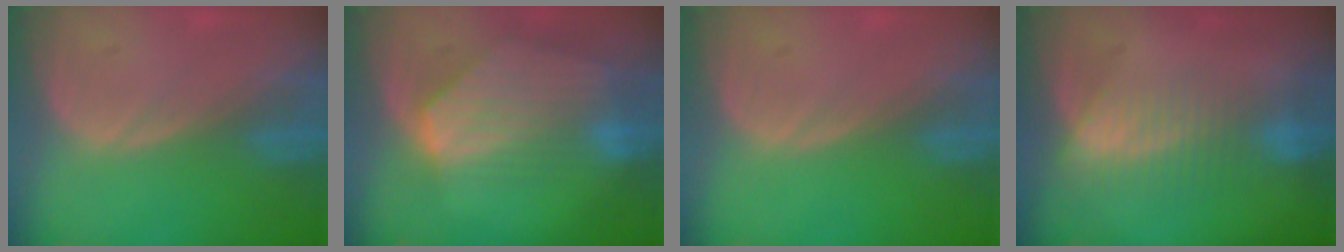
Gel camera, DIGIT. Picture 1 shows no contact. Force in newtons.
{"total": 9.0, "press": 8.0, "slide": 4.2}
{"total": 0.0}
{"total": 7.2, "press": 6.2, "slide": 3.8}